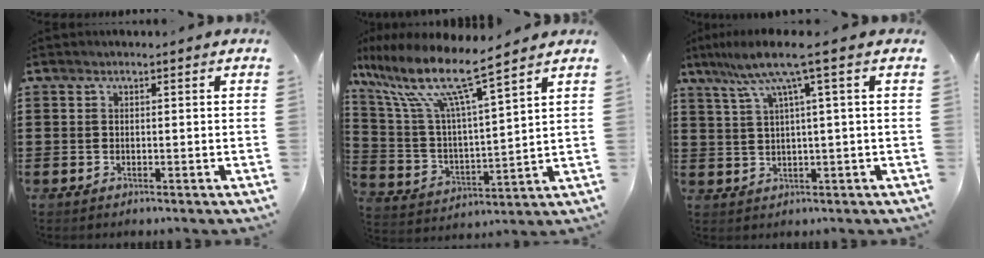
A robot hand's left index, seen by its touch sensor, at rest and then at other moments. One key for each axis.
{"total": 11.4, "fx": 8.6, "fy": 1.4, "fz": 7.2, "tx": -0.173, "ty": -0.051, "tz": 0.145}
{"total": 7.2, "fx": 2.9, "fy": -0.2, "fz": 6.5, "tx": -0.142, "ty": -0.008, "tz": 0.043}